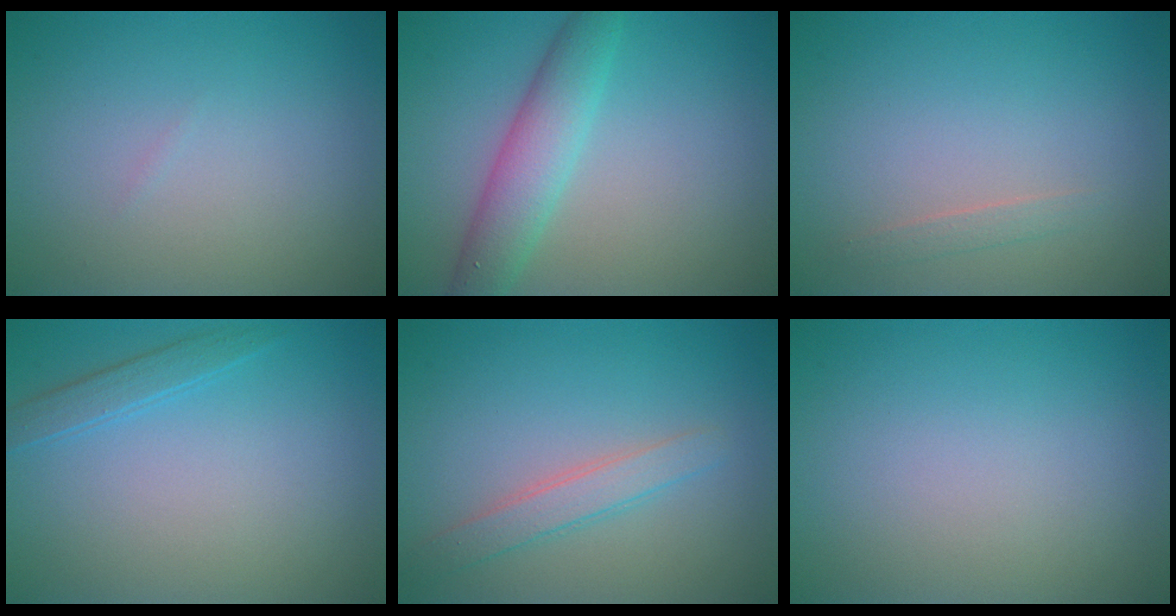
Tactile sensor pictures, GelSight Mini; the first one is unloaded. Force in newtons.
{"total": 4.3, "press": 4.3, "slide": 0.2}
{"total": 0.8, "press": 0.8, "slide": 0.1}
{"total": 1.6, "press": 1.6, "slide": 0.1}
{"total": 2.3, "press": 2.3, "slide": 0.1}
{"total": 0.0}